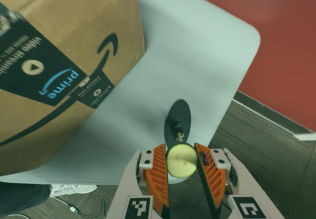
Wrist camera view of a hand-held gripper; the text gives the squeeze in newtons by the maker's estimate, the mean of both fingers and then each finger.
{"total": 7.4, "left": 7.4, "right": 7.4}